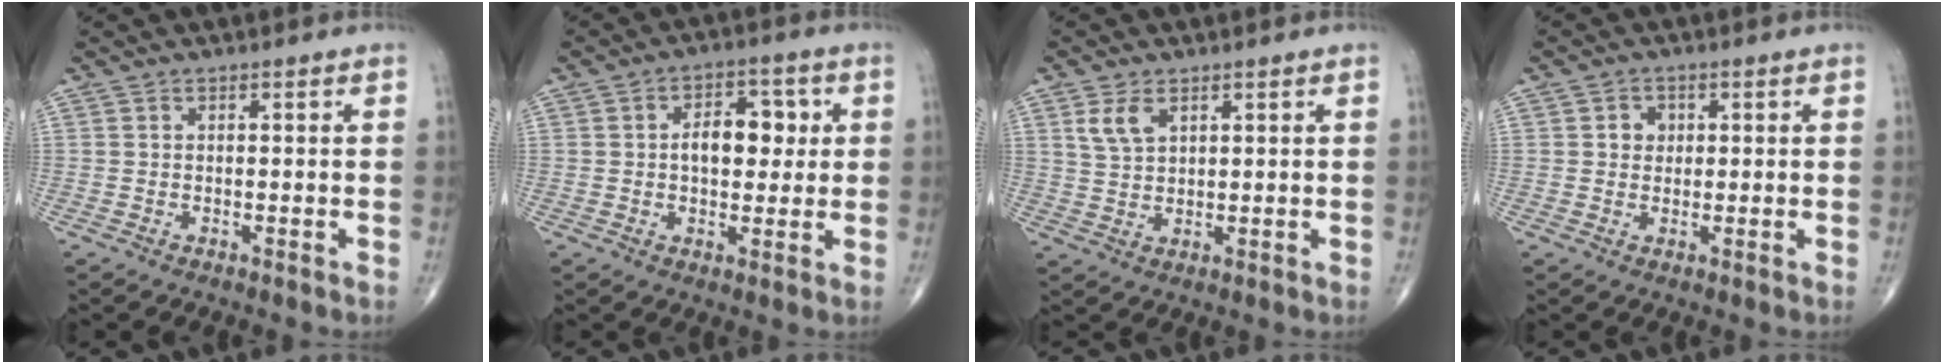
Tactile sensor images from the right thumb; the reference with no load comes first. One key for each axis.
{"total": 8.6, "fx": 1.1, "fy": 5.3, "fz": 6.7, "tx": -0.068, "ty": 0.010, "tz": 0.015}
{"total": 4.5, "fx": 2.2, "fy": 2.6, "fz": 2.9, "tx": -0.052, "ty": -0.006, "tz": 0.049}
{"total": 2.7, "fx": 0.6, "fy": 2.4, "fz": 1.2, "tx": -0.002, "ty": 0.001, "tz": 0.007}